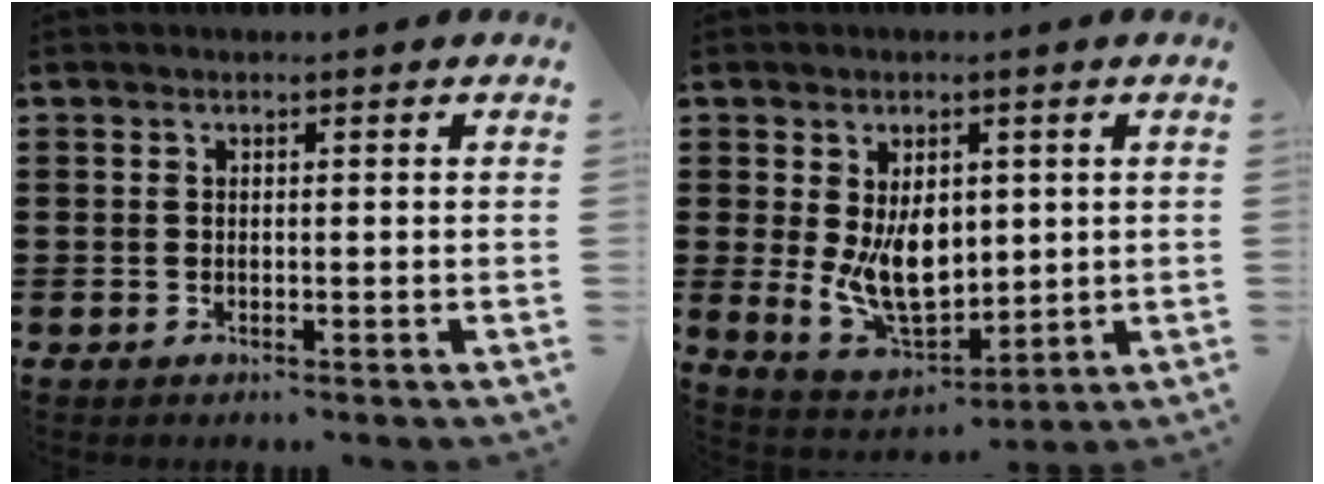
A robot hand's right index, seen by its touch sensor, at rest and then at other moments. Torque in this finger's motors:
{"motor_torque": [2.05, 0.08, 0.81, 0.21]}